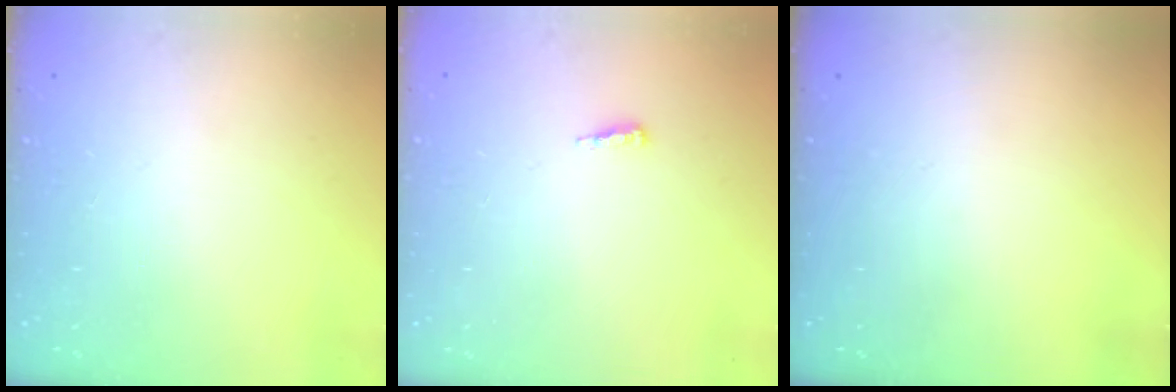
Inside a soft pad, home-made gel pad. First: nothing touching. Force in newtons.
{"total": 3.9, "press": 3.6, "slide": 1.5}
{"total": 0.0}